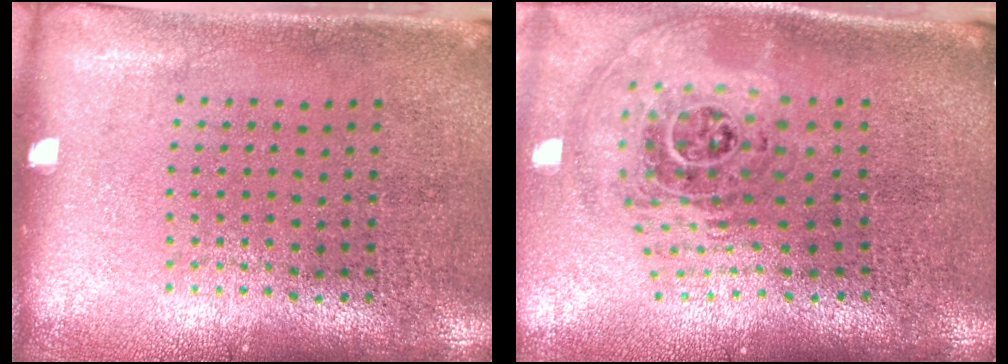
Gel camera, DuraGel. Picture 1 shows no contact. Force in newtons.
{"total": 2.0, "press": 1.5, "slide": 1.3}